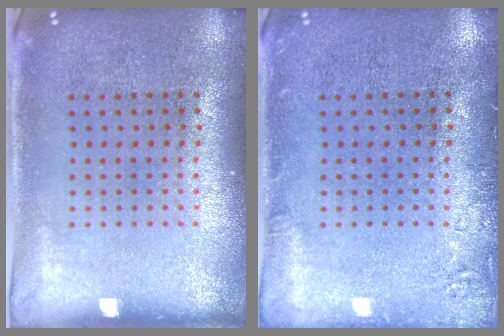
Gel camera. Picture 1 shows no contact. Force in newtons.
{"total": 1.5, "press": 1.5, "slide": 0.2}